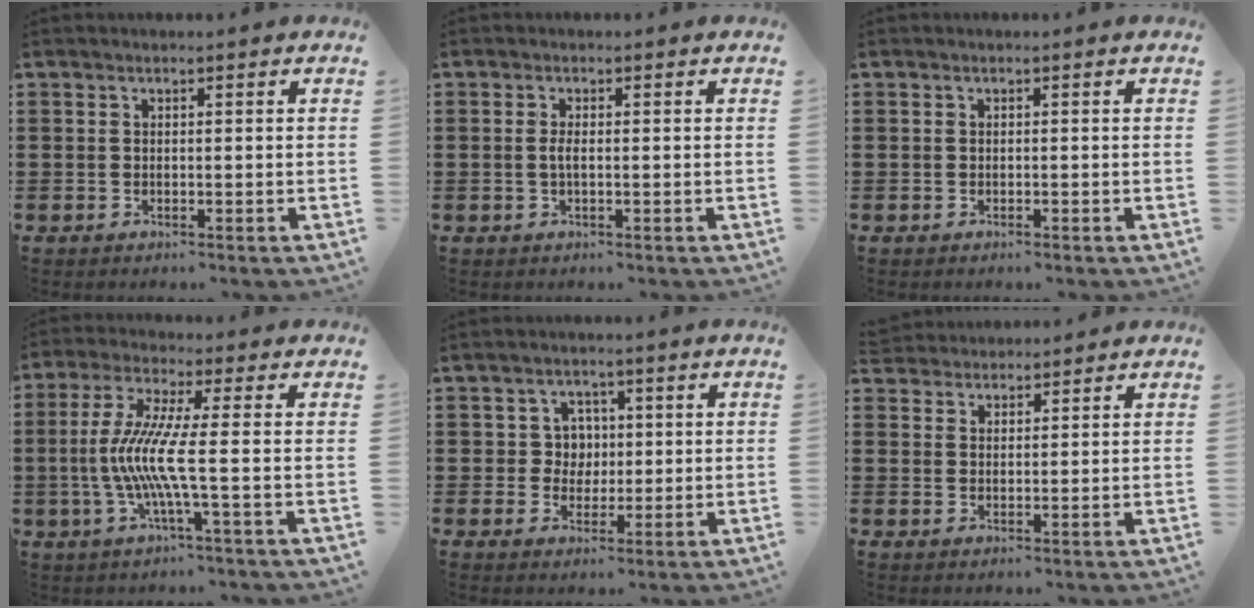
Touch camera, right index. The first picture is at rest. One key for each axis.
{"total": 1.7, "fx": -0.2, "fy": 0.2, "fz": 1.6, "tx": -0.039, "ty": -0.004, "tz": -0.008}
{"total": 0.0}
{"total": 8.9, "fx": -1.6, "fy": -0.1, "fz": 8.7, "tx": -0.197, "ty": -0.023, "tz": -0.043}
{"total": 4.0, "fx": 0.4, "fy": 3.7, "fz": 1.3, "tx": -0.043, "ty": 0.012, "tz": 0.004}
{"total": 2.7, "fx": 2.6, "fy": 0.5, "fz": -0.5, "tx": 0.001, "ty": -0.001, "tz": 0.052}